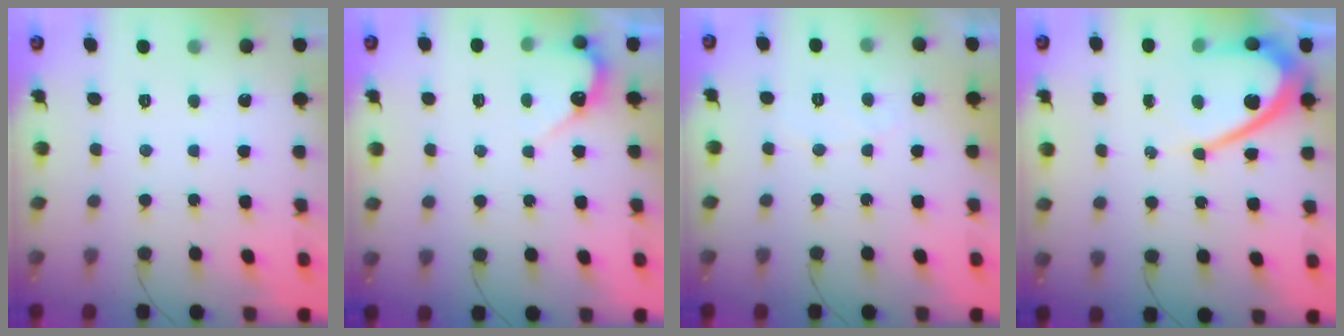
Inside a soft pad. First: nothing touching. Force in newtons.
{"total": 4.5, "press": 4.4, "slide": 0.4}
{"total": 3.6, "press": 3.6, "slide": 0.2}
{"total": 11.8, "press": 11.7, "slide": 1.0}